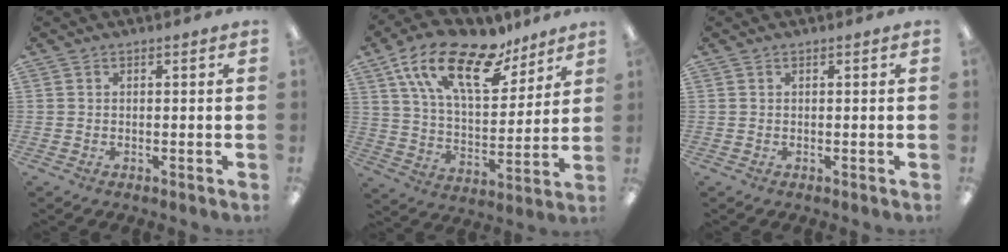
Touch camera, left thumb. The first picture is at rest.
{"total": 21.4, "force": [13.6, 9.3, 13.6], "torque": [-0.240, -0.065, 0.240]}
{"total": 0.0}